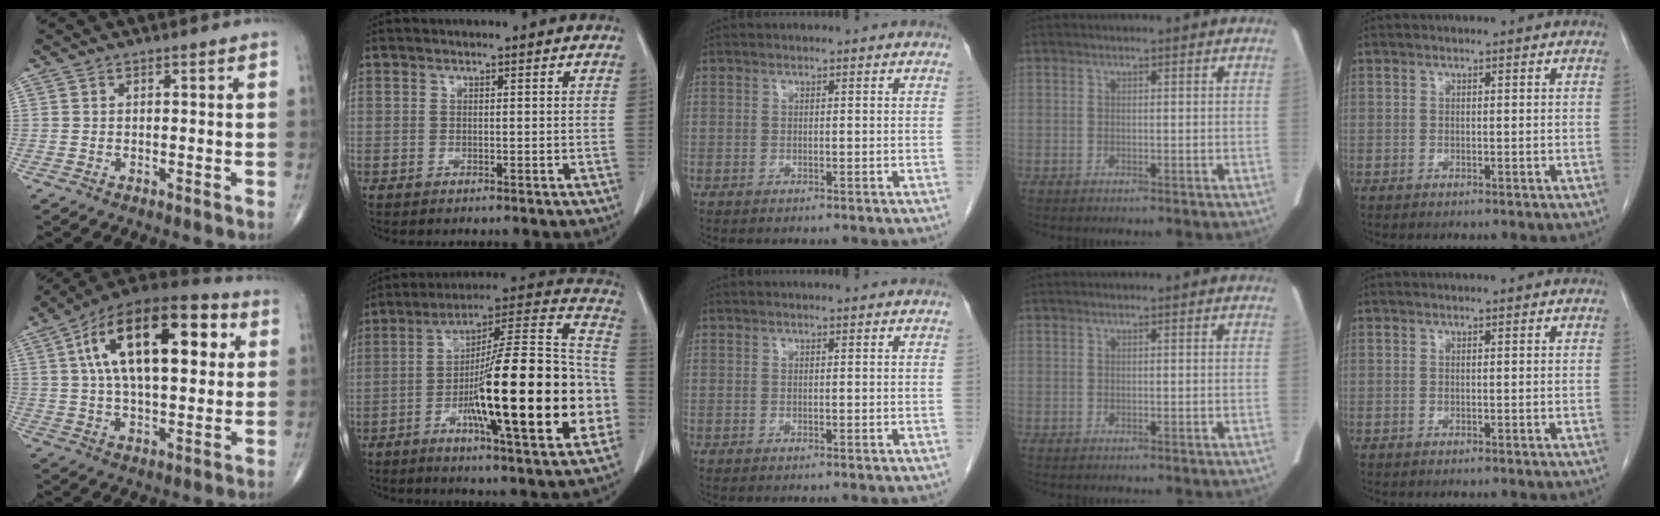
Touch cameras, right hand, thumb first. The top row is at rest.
{"thumb": {"total": 24.7, "force": [6.8, 11.5, 20.8], "torque": [-0.327, 0.017, 0.101]}, "index": {"total": 26.9, "force": [-6.3, 2.9, 26.0], "torque": [-0.346, 0.001, -0.106]}}